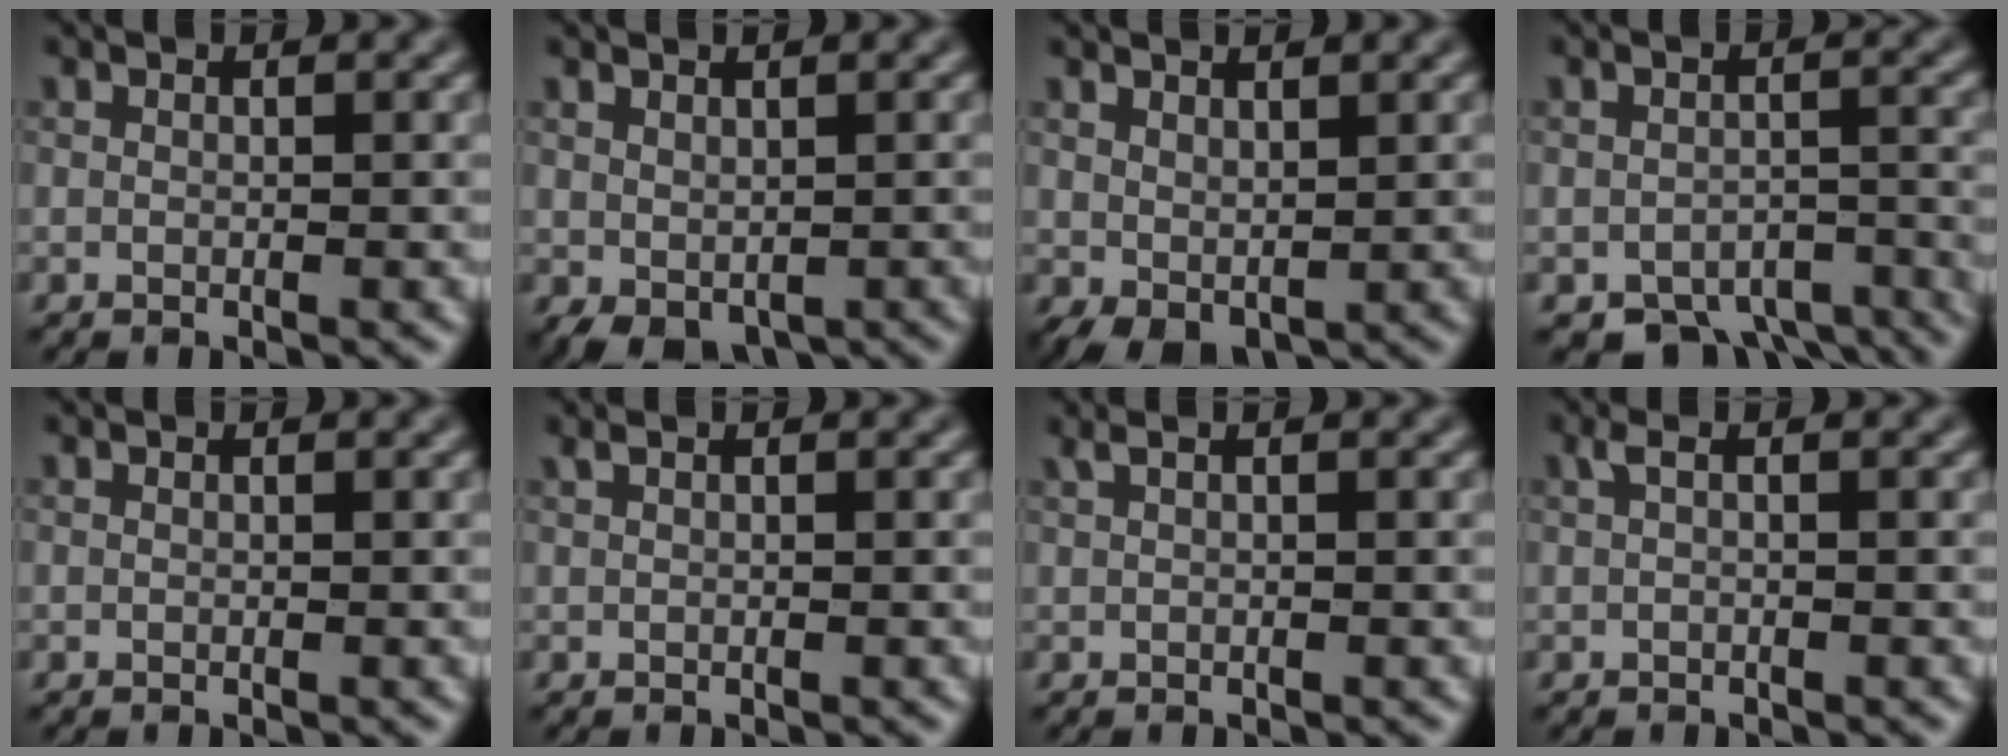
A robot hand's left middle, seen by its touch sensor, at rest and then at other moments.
{"total": 2.5, "force": [-0.5, 1.7, 1.8], "torque": [-0.034, -0.011, 0.001]}
{"total": 2.3, "force": [0.4, 1.5, 1.7], "torque": [-0.037, -0.004, 0.017]}
{"total": 6.1, "force": [-4.9, 2.7, 2.4], "torque": [-0.025, -0.022, -0.067]}
{"total": 0.0}
{"total": 0.6, "force": [0.4, 0.1, 0.5], "torque": [-0.012, 0.006, 0.005]}
{"total": 1.2, "force": [0.6, 0.4, 1.0], "torque": [-0.020, 0.005, 0.006]}
{"total": 0.9, "force": [0.2, 0.1, 0.9], "torque": [-0.021, 0.004, 0.002]}